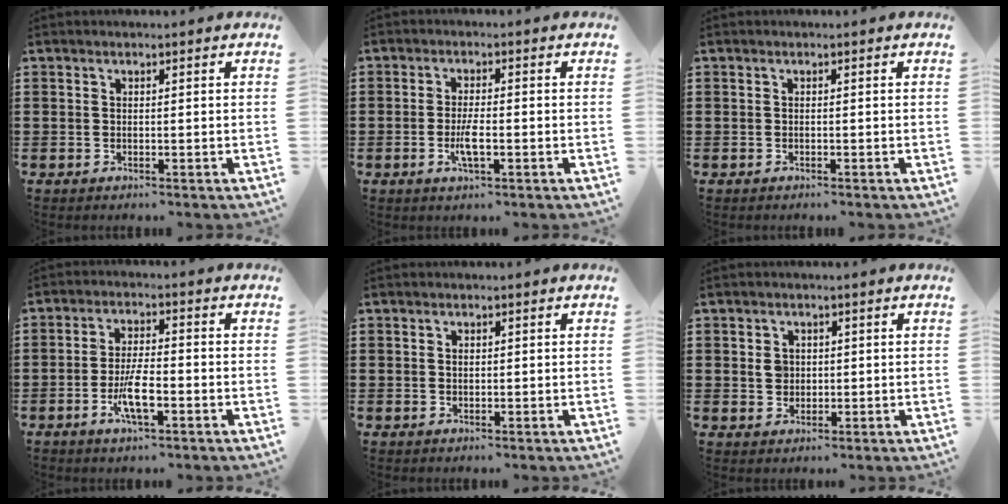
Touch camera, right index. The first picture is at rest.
{"total": 3.8, "force": [-1.1, 0.7, 3.5], "torque": [-0.076, -0.009, -0.023]}
{"total": 0.0}
{"total": 6.3, "force": [-2.5, 1.6, 5.5], "torque": [-0.118, -0.010, -0.048]}
{"total": 0.7, "force": [0.2, 0.4, 0.5], "torque": [-0.011, 0.001, 0.003]}
{"total": 2.6, "force": [0.3, 2.2, 1.3], "torque": [-0.032, 0.009, 0.005]}